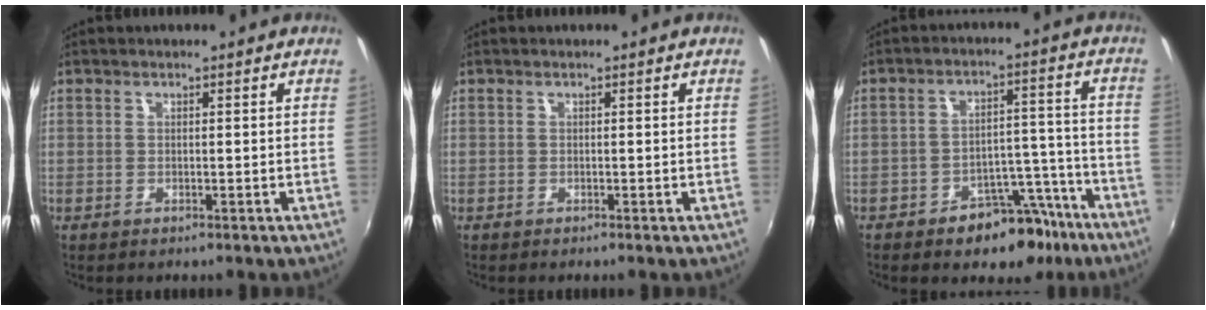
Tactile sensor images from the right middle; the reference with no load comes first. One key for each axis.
{"total": 0.0}
{"total": 10.6, "fx": -7.7, "fy": 5.8, "fz": 4.5, "tx": -0.055, "ty": 0.037, "tz": -0.092}